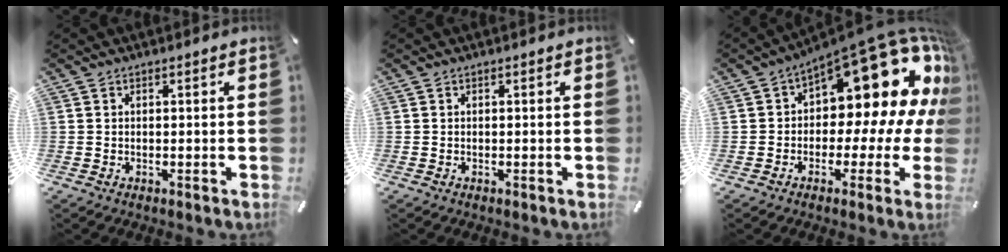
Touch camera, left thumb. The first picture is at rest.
{"total": 0.0}
{"total": 20.2, "force": [8.6, 10.3, 15.1], "torque": [-0.187, -0.081, 0.145]}